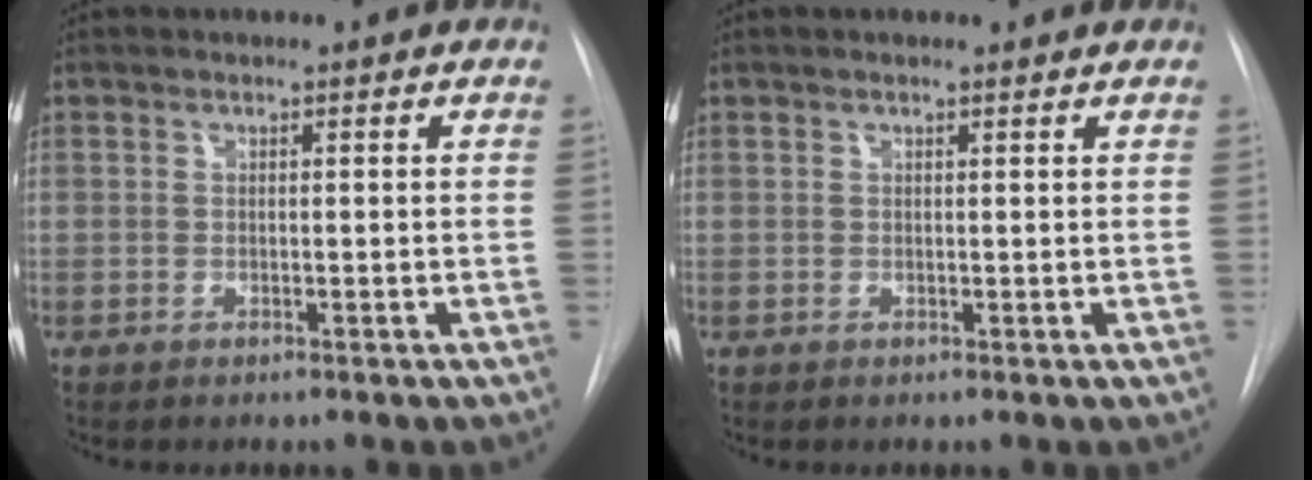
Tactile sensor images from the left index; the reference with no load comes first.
{"total": 1.7, "force": [1.5, 0.2, 0.6], "torque": [-0.012, 0.016, 0.019]}